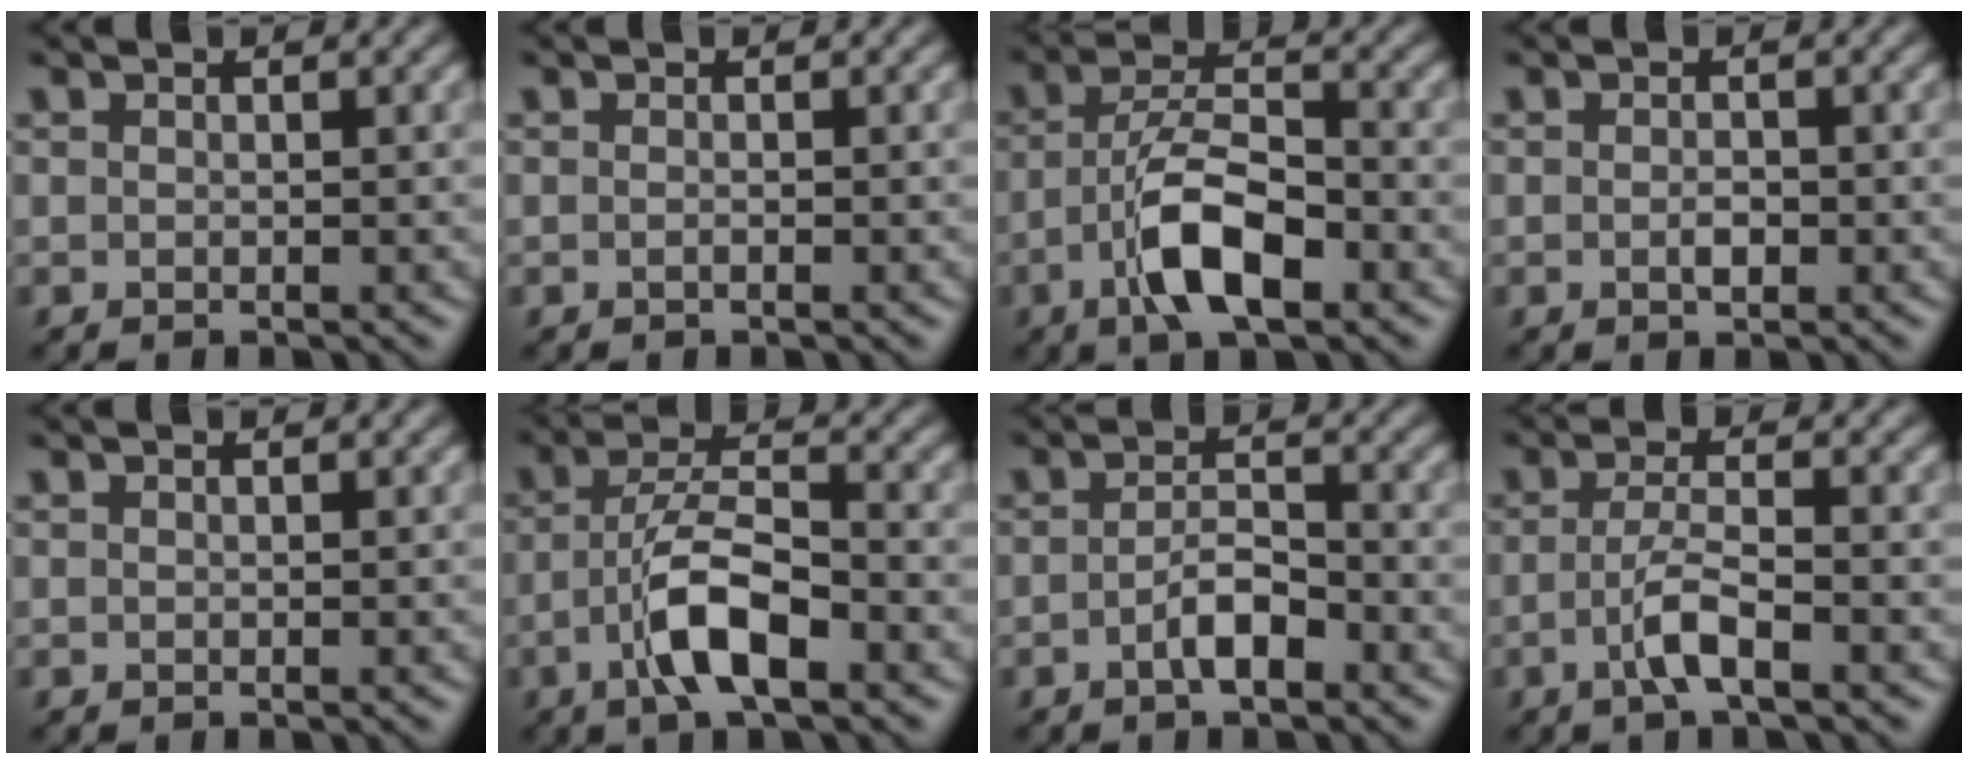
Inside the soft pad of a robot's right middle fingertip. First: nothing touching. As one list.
[{"total": 0.0}, {"total": 6.7, "force": [-2.9, 2.5, 5.5], "torque": [-0.102, 0.009, -0.056]}, {"total": 1.1, "force": [-0.3, 0.5, 0.9], "torque": [-0.018, 0.003, -0.005]}, {"total": 0.0}, {"total": 6.1, "force": [-2.7, 1.9, 5.2], "torque": [-0.099, 0.010, -0.052]}, {"total": 2.6, "force": [-1.4, 0.8, 2.0], "torque": [-0.038, 0.009, -0.026]}, {"total": 3.1, "force": [-1.4, 0.4, 2.7], "torque": [-0.059, 0.008, -0.032]}]